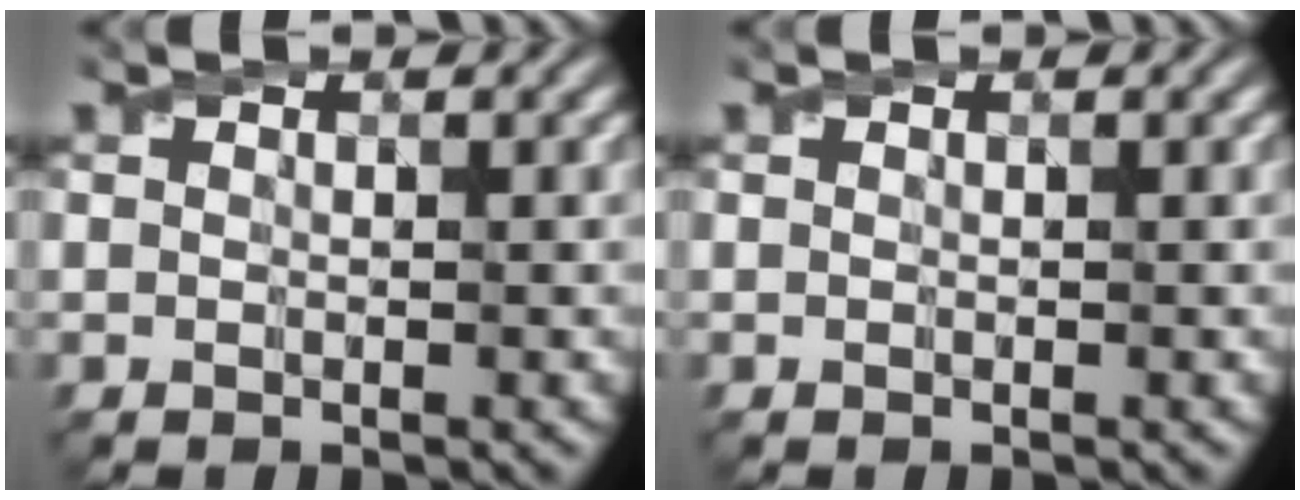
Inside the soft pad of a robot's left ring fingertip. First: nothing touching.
{"total": 0.0}